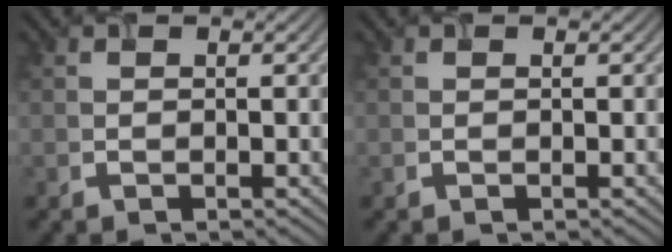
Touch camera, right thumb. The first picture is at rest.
{"total": 0.0}